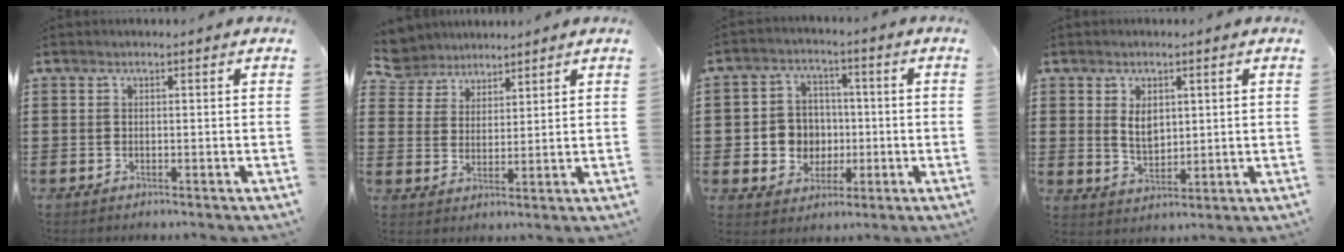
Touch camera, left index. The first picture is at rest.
{"total": 5.4, "force": [4.8, 2.4, 0.1], "torque": [-0.031, -0.011, 0.088]}
{"total": 5.8, "force": [-0.6, 4.8, 3.1], "torque": [-0.062, 0.010, -0.014]}
{"total": 3.7, "force": [1.4, 2.4, 2.4], "torque": [-0.039, 0.001, 0.023]}